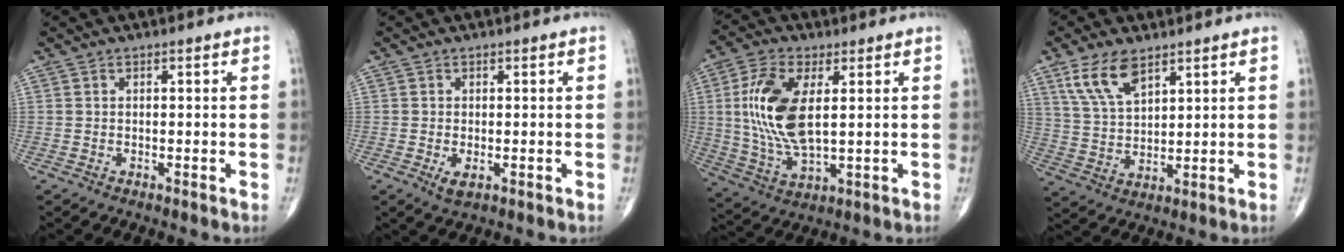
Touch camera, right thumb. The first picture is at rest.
{"total": 2.1, "force": [-0.6, 1.0, 1.8], "torque": [-0.034, -0.005, -0.007]}
{"total": 14.5, "force": [2.5, 6.6, 12.7], "torque": [-0.266, -0.010, 0.055]}
{"total": 9.2, "force": [5.6, 4.2, 5.9], "torque": [-0.109, -0.022, 0.119]}